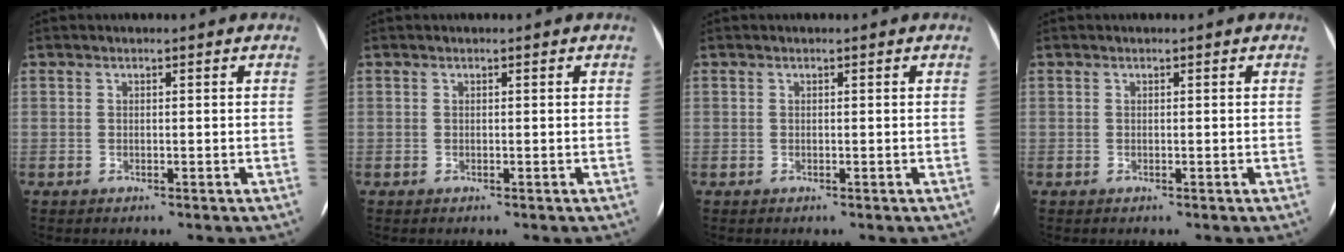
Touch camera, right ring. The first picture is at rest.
{"total": 0.0}
{"total": 0.0}
{"total": 0.0}